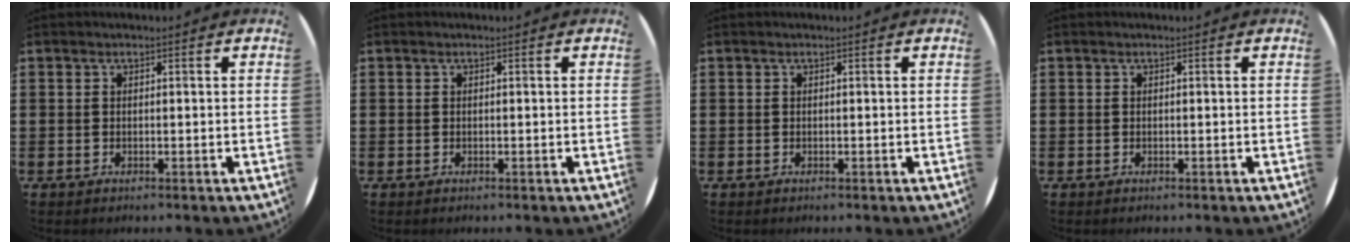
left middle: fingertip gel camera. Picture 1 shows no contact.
{"total": 0.0}
{"total": 0.0}
{"total": 0.0}